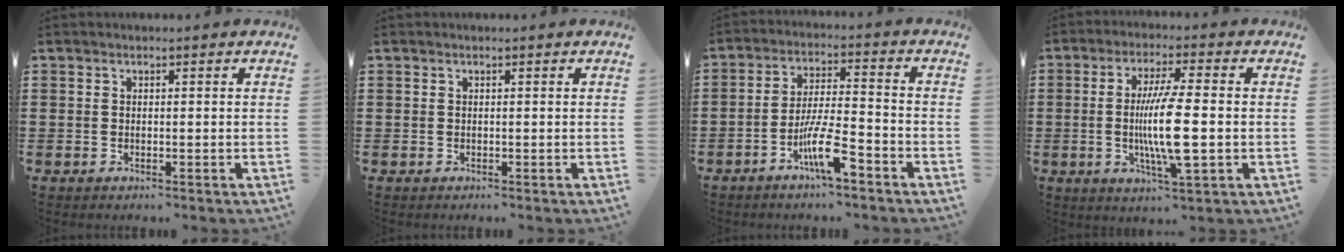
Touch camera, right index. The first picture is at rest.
{"total": 0.0}
{"total": 8.5, "force": [-4.7, 1.5, 6.9], "torque": [-0.136, -0.002, -0.086]}
{"total": 9.8, "force": [-1.1, 1.5, 9.6], "torque": [-0.183, -0.014, -0.024]}